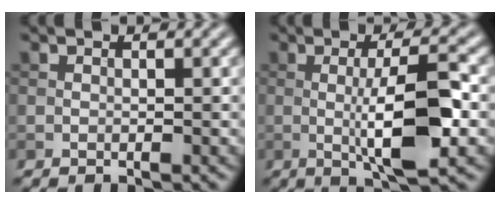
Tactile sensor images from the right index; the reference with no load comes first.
{"total": 7.6, "force": [-0.8, 1.6, 7.4], "torque": [-0.122, 0.000, -0.013]}